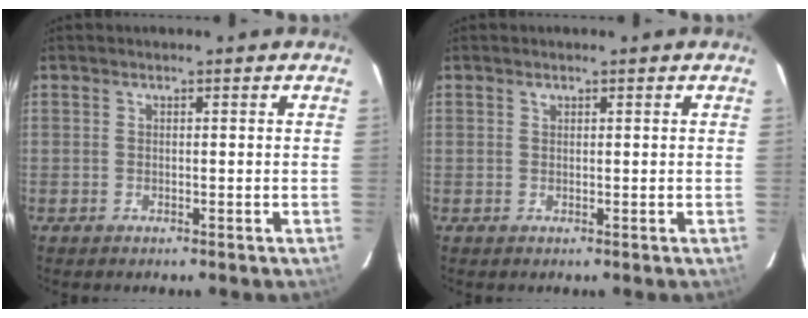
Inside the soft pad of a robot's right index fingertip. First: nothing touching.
{"total": 0.5, "force": [0.4, 0.3, 0.1], "torque": [-0.001, 0.002, 0.007]}